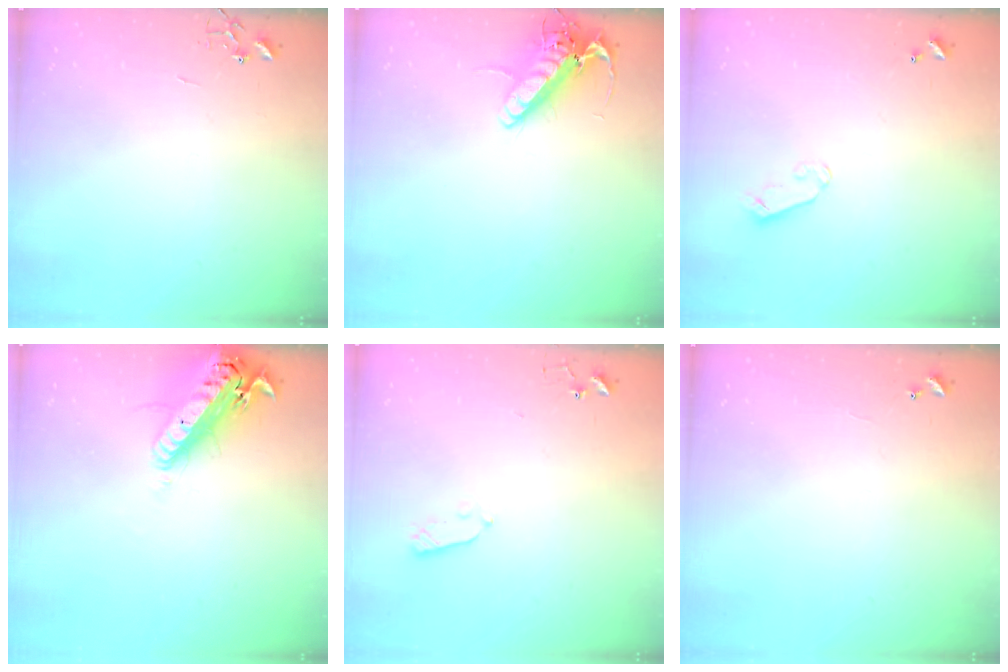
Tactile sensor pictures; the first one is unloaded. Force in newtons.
{"total": 13.5, "press": 13.2, "slide": 2.7}
{"total": 4.1, "press": 4.0, "slide": 0.4}
{"total": 19.3, "press": 18.8, "slide": 4.3}
{"total": 4.5, "press": 4.5, "slide": 0.4}
{"total": 5.1, "press": 5.0, "slide": 0.3}